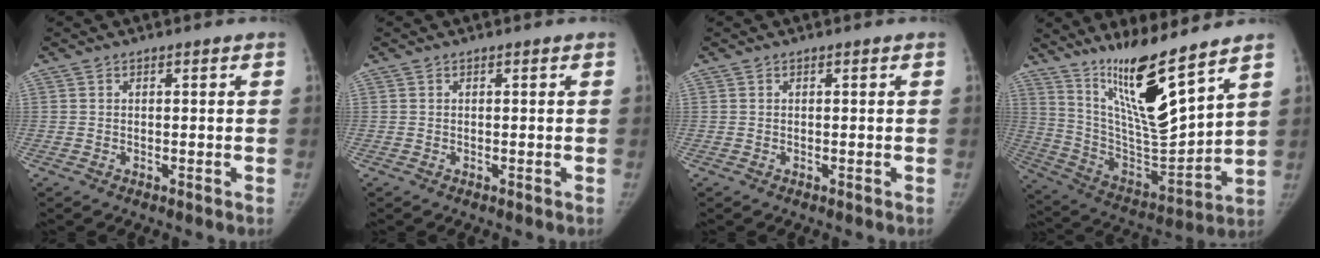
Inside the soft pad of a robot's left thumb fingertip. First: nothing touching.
{"total": 0.0}
{"total": 0.0}
{"total": 18.3, "force": [12.6, 2.4, 13.0], "torque": [-0.200, -0.084, 0.242]}